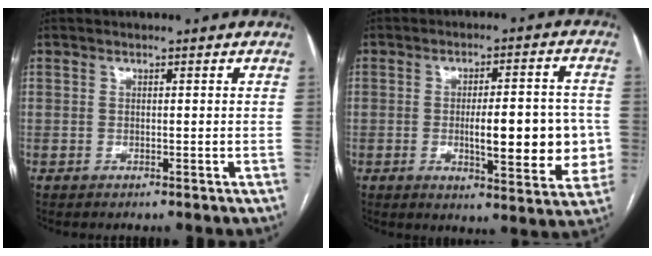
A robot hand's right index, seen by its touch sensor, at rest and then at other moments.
{"total": 13.0, "force": [-1.4, 3.4, 12.5], "torque": [-0.165, 0.008, -0.010]}